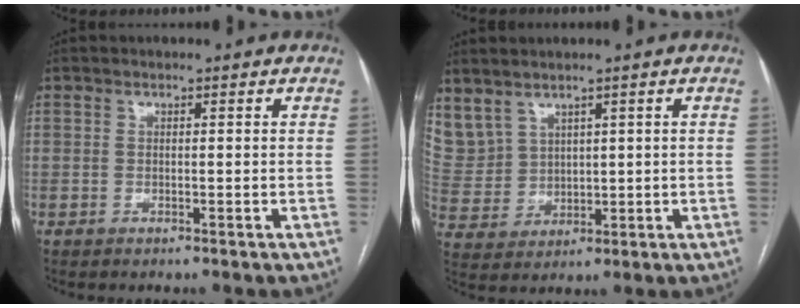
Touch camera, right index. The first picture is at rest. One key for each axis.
{"total": 9.8, "fx": 6.0, "fy": 7.1, "fz": 3.1, "tx": -0.100, "ty": 0.026, "tz": 0.152}